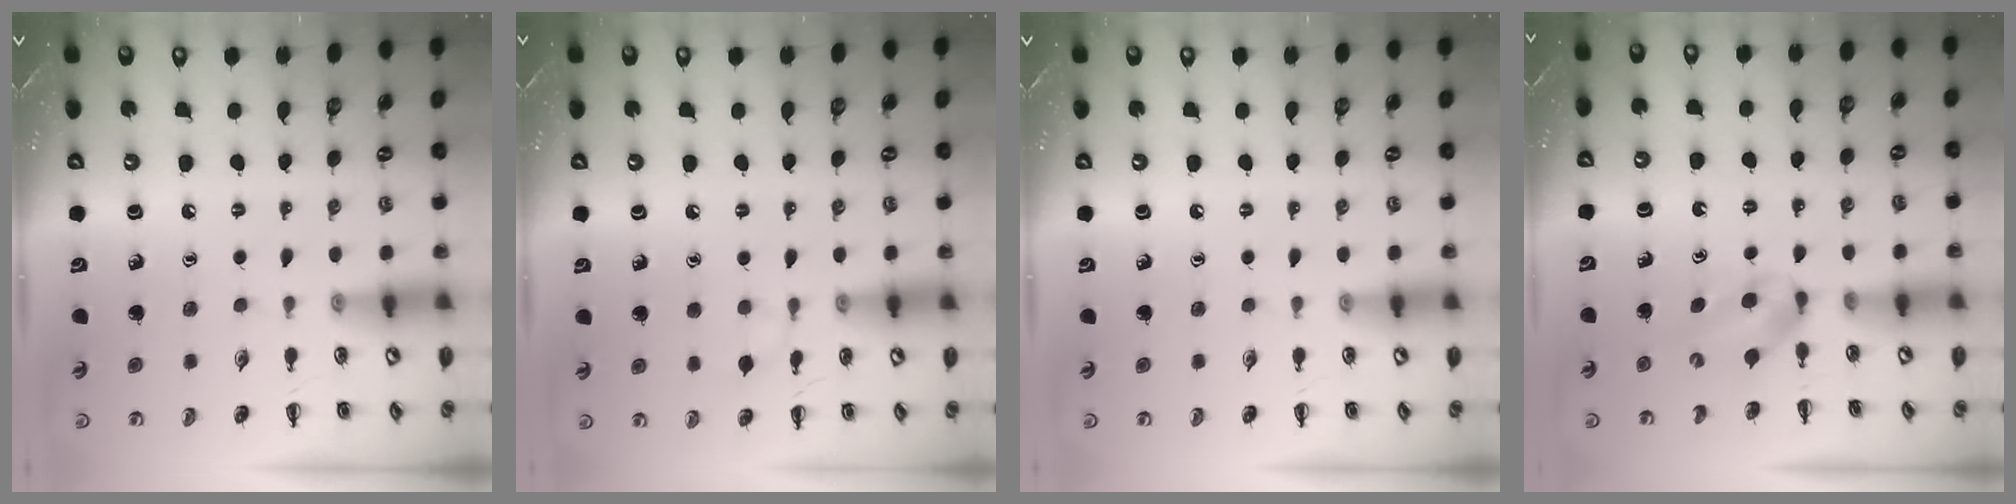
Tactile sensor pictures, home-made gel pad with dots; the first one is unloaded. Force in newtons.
{"total": 5.5, "press": 5.2, "slide": 1.7}
{"total": 0.0}
{"total": 2.8, "press": 2.5, "slide": 1.3}